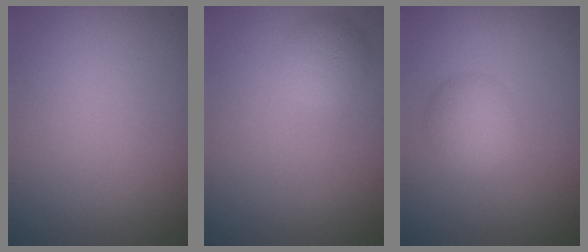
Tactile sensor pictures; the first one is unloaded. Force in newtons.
{"total": 1.8, "press": 1.8, "slide": 0.1}
{"total": 2.6, "press": 2.6, "slide": 0.1}